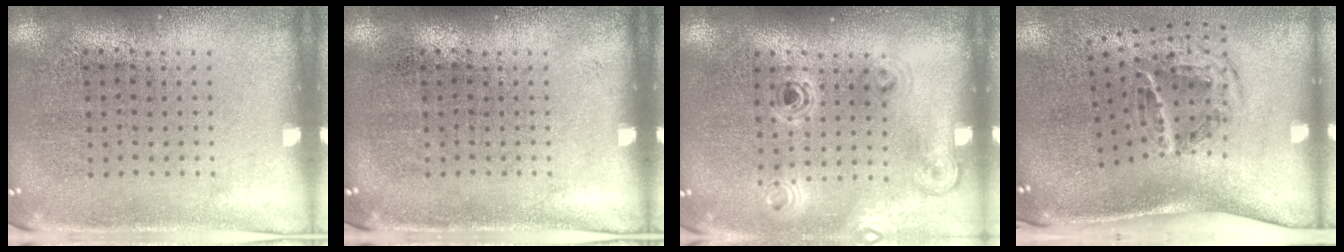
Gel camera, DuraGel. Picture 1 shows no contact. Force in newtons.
{"total": 0.0}
{"total": 1.1, "press": 1.1, "slide": 0.2}
{"total": 2.0, "press": 1.2, "slide": 1.5}